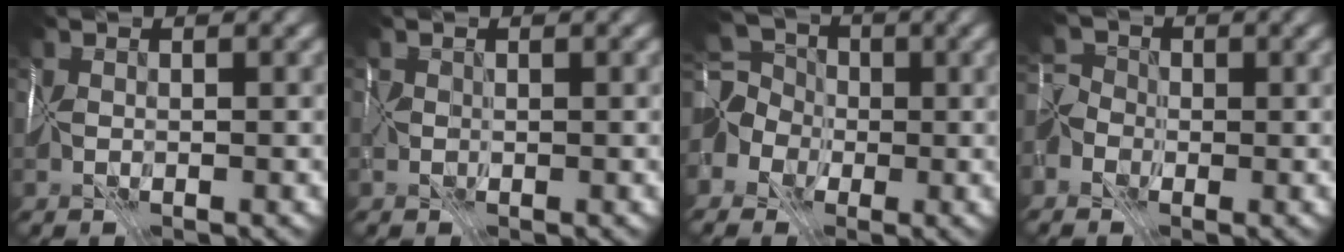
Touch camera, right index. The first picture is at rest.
{"total": 0.8, "force": [0.4, -0.2, -0.7], "torque": [0.018, 0.003, 0.011]}
{"total": 5.3, "force": [-1.2, 4.5, 2.6], "torque": [-0.049, 0.004, -0.029]}
{"total": 3.4, "force": [-2.0, 2.5, 1.1], "torque": [-0.011, -0.002, -0.040]}